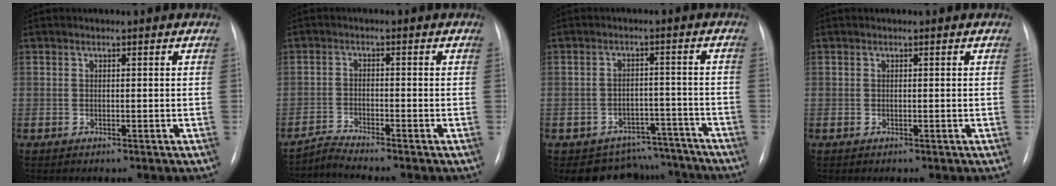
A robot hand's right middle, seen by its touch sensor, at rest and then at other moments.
{"total": 3.1, "force": [-2.8, -1.3, -0.4], "torque": [0.001, -0.021, -0.053]}
{"total": 9.1, "force": [-7.9, 4.4, -0.5], "torque": [0.030, 0.043, -0.097]}
{"total": 0.0}